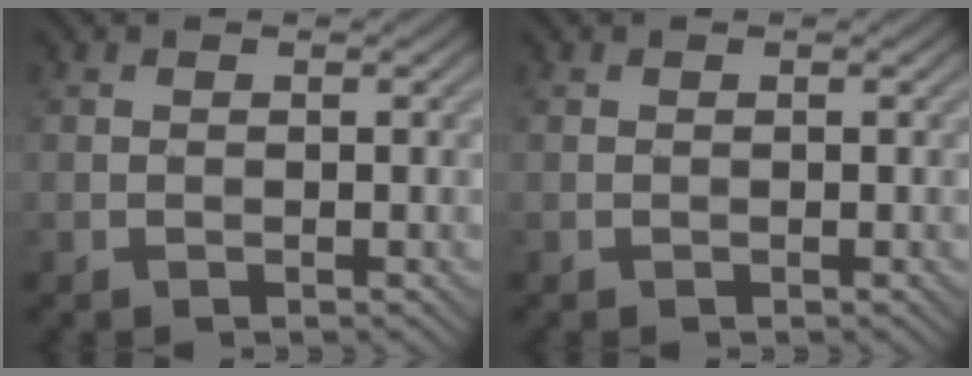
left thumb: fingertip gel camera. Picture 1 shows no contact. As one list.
[{"total": 0.0}]